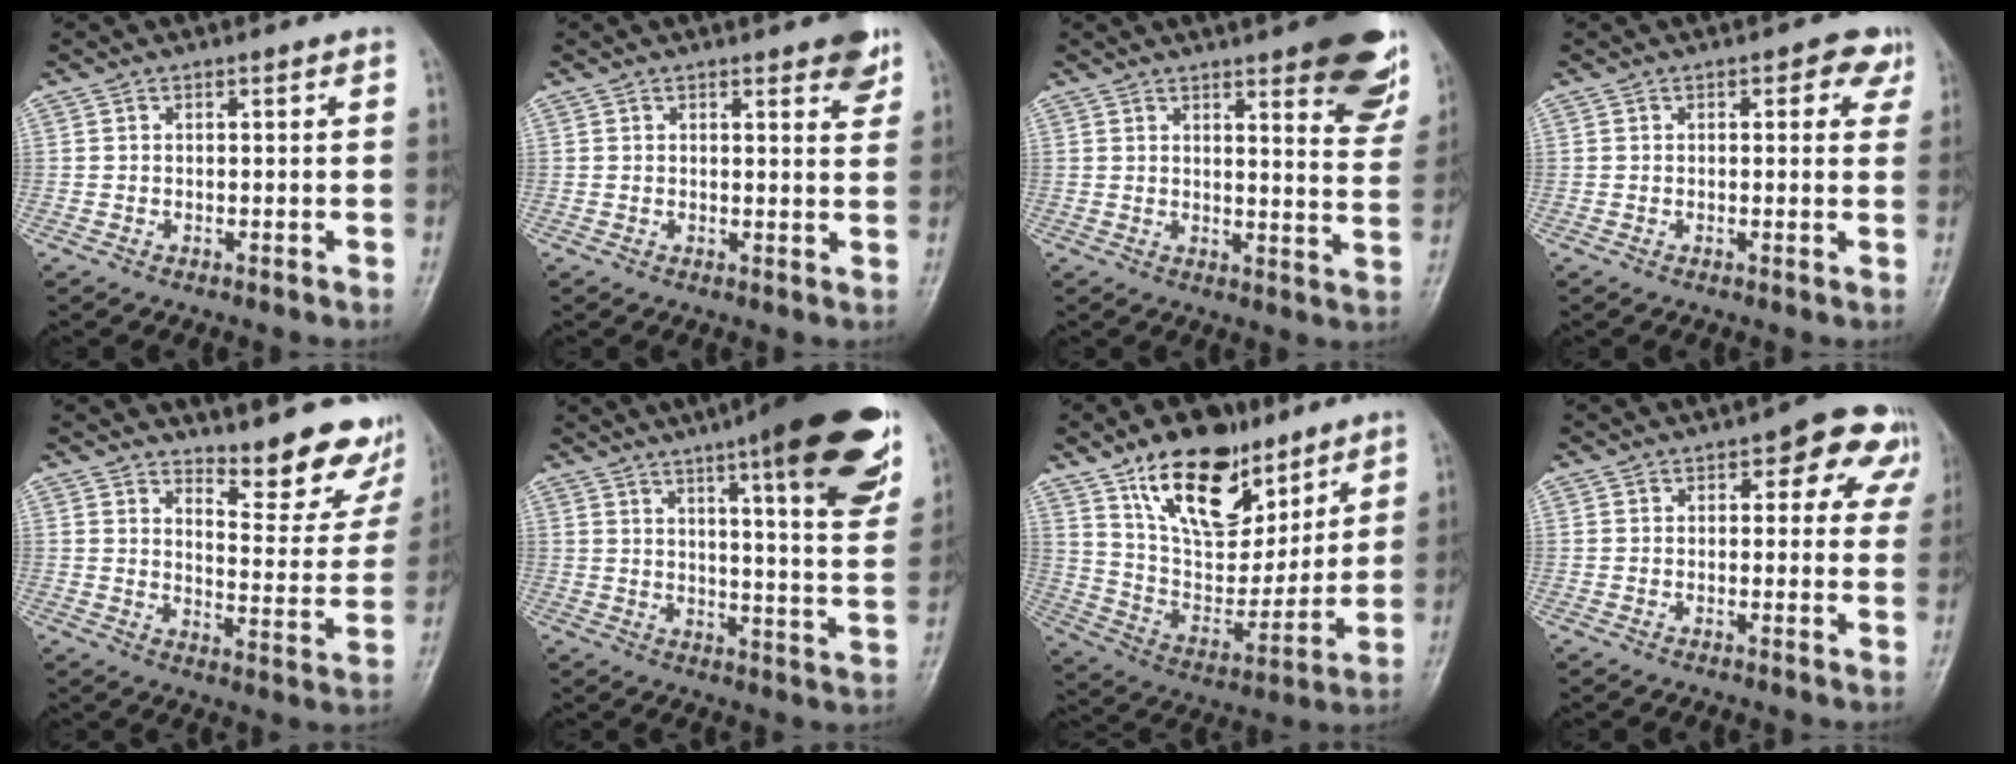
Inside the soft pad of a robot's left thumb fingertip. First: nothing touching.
{"total": 5.4, "force": [3.5, 1.6, 3.8], "torque": [-0.029, -0.015, 0.040]}
{"total": 17.3, "force": [10.5, 4.8, 12.9], "torque": [-0.131, -0.050, 0.122]}
{"total": 4.5, "force": [2.1, 2.5, 3.2], "torque": [-0.003, -0.002, 0.014]}
{"total": 13.8, "force": [11.9, 3.9, 5.7], "torque": [-0.038, -0.111, 0.148]}
{"total": 23.8, "force": [13.6, 4.4, 19.0], "torque": [-0.242, -0.045, 0.180]}
{"total": 21.5, "force": [12.9, 11.6, 12.6], "torque": [-0.153, -0.055, 0.229]}
{"total": 9.0, "force": [3.8, 4.9, 6.5], "torque": [-0.022, 0.002, 0.032]}